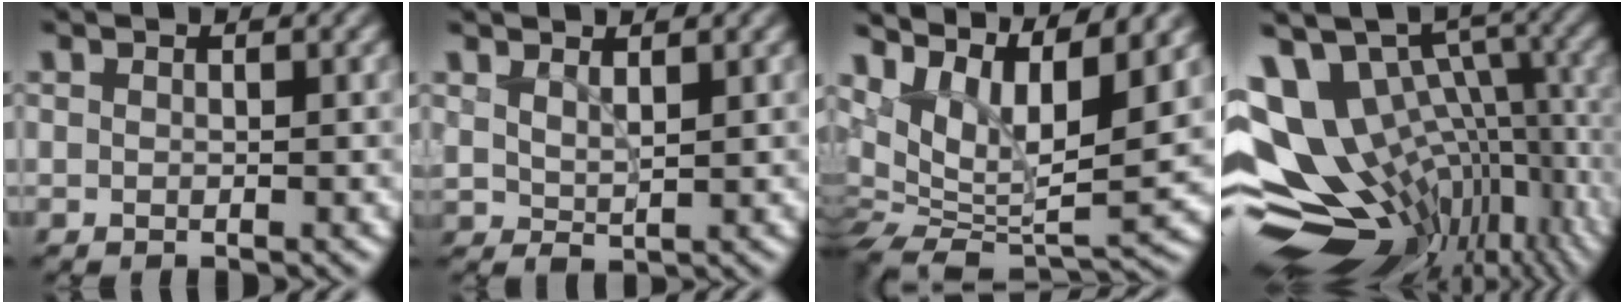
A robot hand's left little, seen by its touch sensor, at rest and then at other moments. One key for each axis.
{"total": 1.6, "fx": 0.8, "fy": 0.7, "fz": 1.1, "tx": -0.025, "ty": -0.003, "tz": 0.017}
{"total": 9.9, "fx": 3.2, "fy": 4.3, "fz": 8.3, "tx": -0.158, "ty": 0.007, "tz": 0.055}
{"total": 15.0, "fx": -1.1, "fy": 9.7, "fz": 11.3, "tx": -0.190, "ty": -0.001, "tz": 0.015}